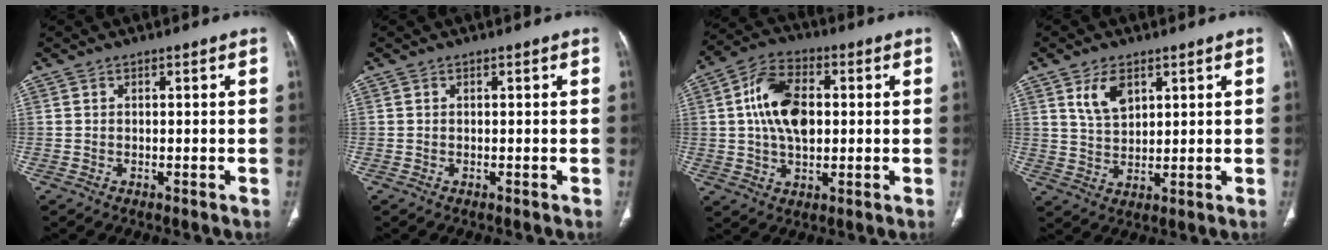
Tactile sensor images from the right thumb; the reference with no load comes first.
{"total": 0.0}
{"total": 12.7, "force": [1.6, 7.6, 10.0], "torque": [-0.172, 0.011, 0.025]}
{"total": 6.3, "force": [3.1, 3.6, 4.1], "torque": [-0.063, -0.017, 0.066]}